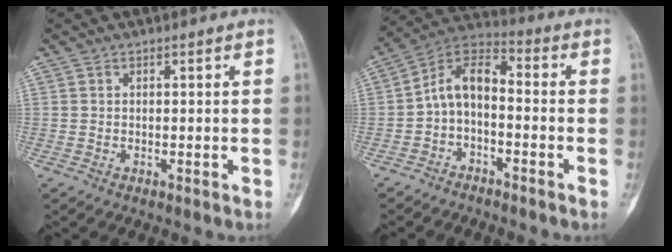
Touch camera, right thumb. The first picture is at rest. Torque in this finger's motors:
{"motor_torque": [0.28, 0.25, 0.33, -0.27, 0.05]}